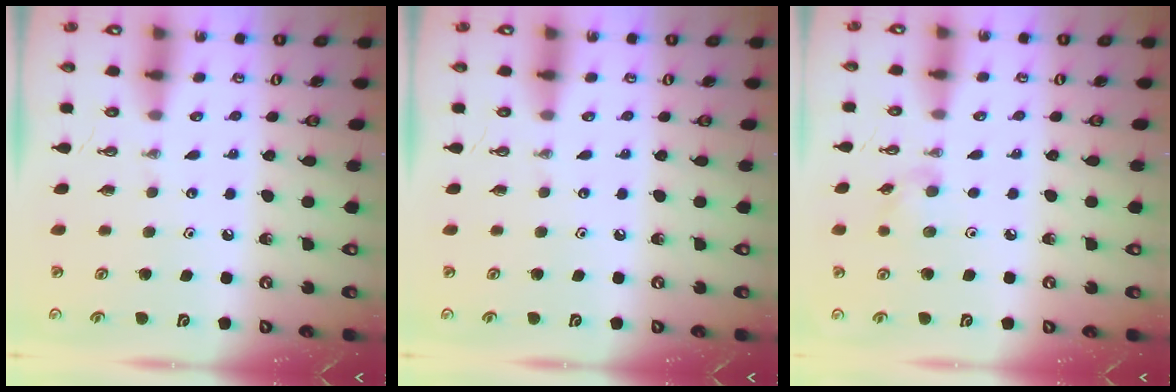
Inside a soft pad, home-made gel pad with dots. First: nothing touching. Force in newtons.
{"total": 0.0}
{"total": 5.5, "press": 5.4, "slide": 1.1}